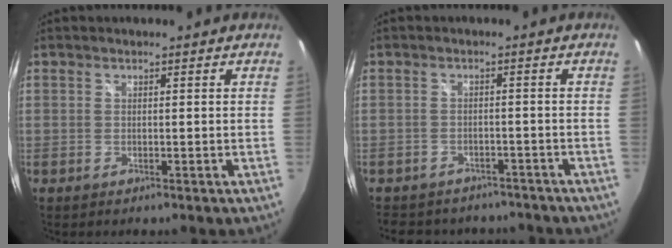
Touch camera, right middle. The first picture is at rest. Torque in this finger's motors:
{"motor_torque": [1.06, -1.08, 0.09, 0.05]}